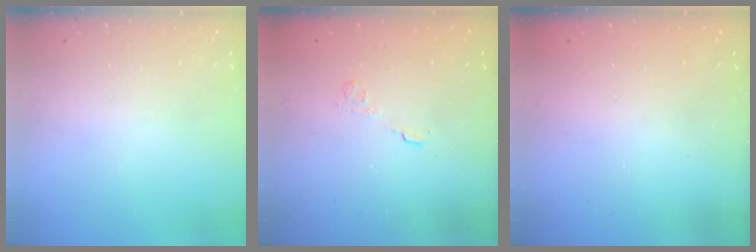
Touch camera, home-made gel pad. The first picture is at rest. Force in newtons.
{"total": 2.7, "press": 2.3, "slide": 1.4}
{"total": 2.2, "press": 2.1, "slide": 0.7}